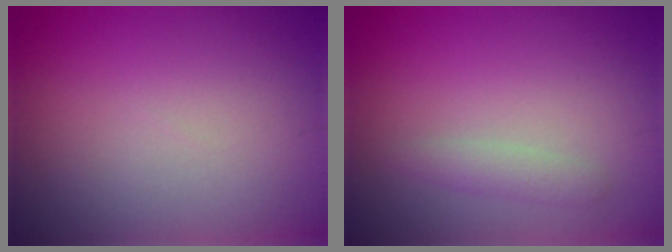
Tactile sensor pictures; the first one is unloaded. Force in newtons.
{"total": 1.4, "press": 1.4, "slide": 0.0}